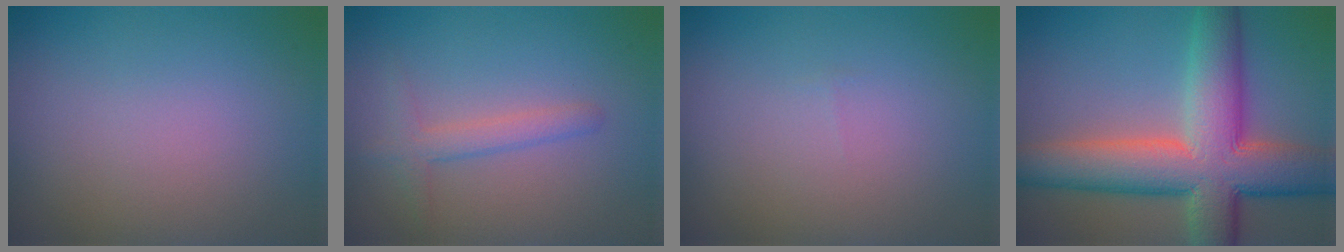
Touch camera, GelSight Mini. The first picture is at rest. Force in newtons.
{"total": 2.0, "press": 2.0, "slide": 0.1}
{"total": 0.0}
{"total": 11.5, "press": 11.5, "slide": 0.4}